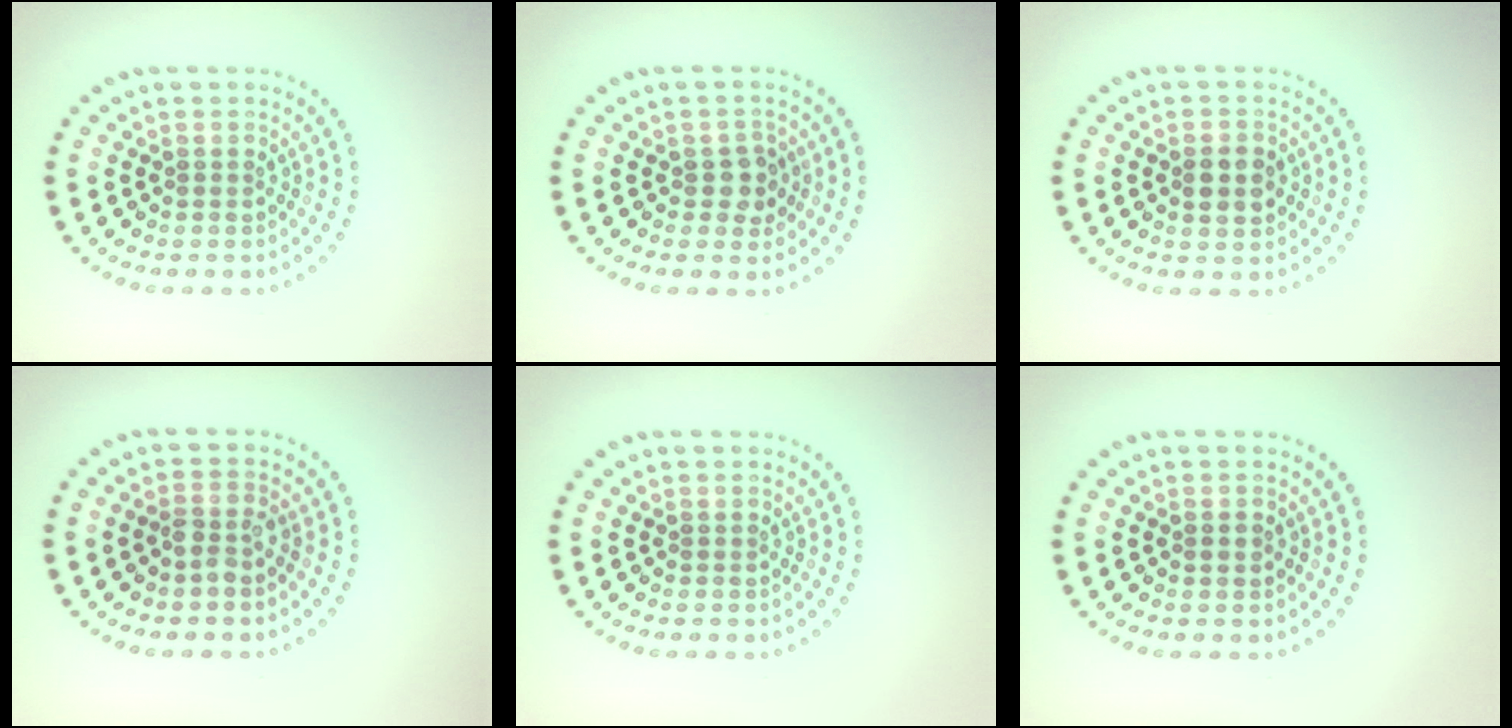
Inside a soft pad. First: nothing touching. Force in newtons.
{"total": 2.1, "press": 2.0, "slide": 0.7}
{"total": 2.9, "press": 2.9, "slide": 0.1}
{"total": 1.7, "press": 1.6, "slide": 0.5}
{"total": 0.0}
{"total": 0.9, "press": 0.9, "slide": 0.0}